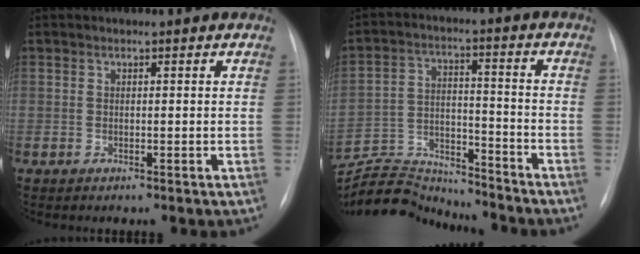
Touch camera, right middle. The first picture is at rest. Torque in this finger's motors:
{"motor_torque": [-0.34, -0.48, -0.02, -0.01]}